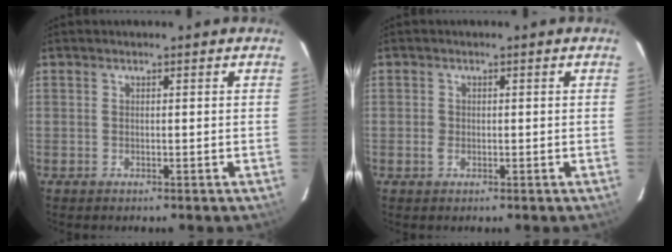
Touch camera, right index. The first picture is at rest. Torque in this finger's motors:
{"motor_torque": [0.00, 0.00, 0.00, 0.01]}